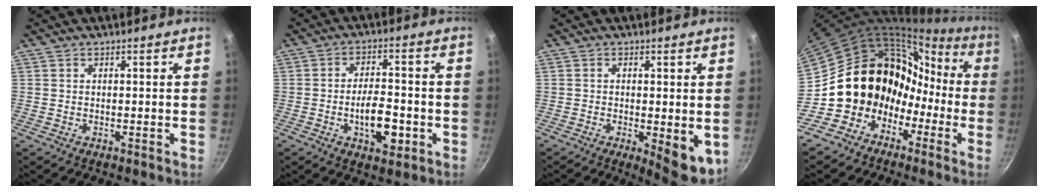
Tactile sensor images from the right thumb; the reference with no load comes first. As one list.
[{"total": 9.1, "force": [-2.7, 4.4, 7.5], "torque": [-0.103, 0.018, -0.043]}, {"total": 7.8, "force": [-1.3, 3.0, 7.1], "torque": [-0.077, -0.004, -0.010]}, {"total": 15.0, "force": [-2.9, 13.6, 5.7], "torque": [-0.036, 0.067, -0.052]}]